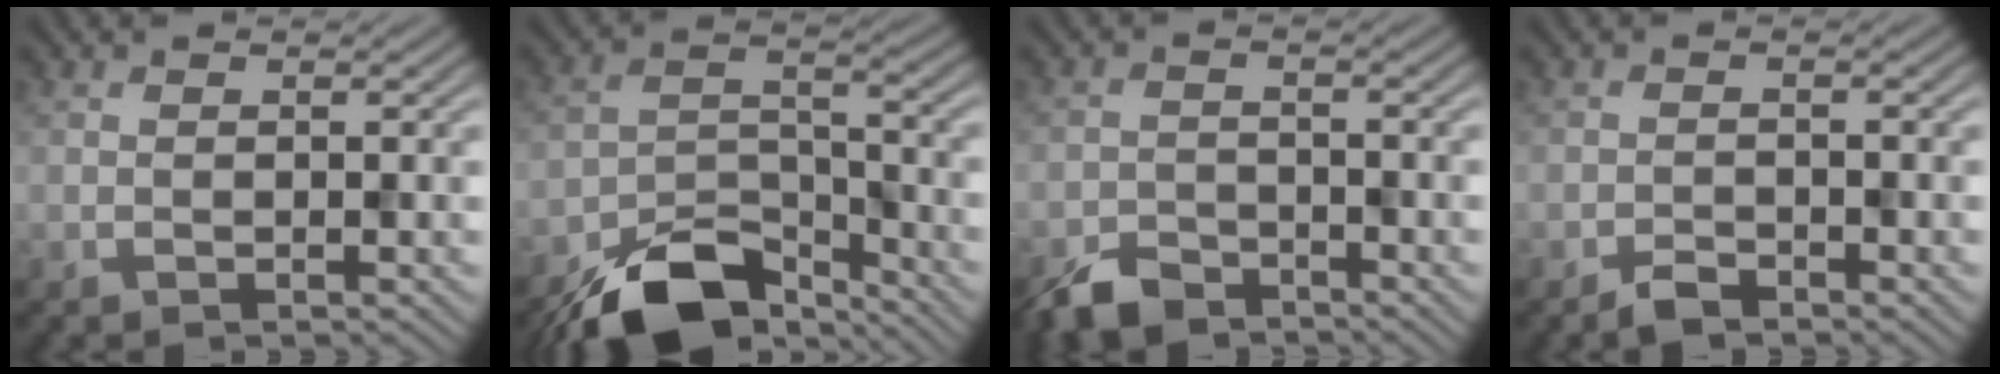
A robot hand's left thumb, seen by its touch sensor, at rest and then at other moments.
{"total": 11.3, "force": [-8.7, 4.5, 5.5], "torque": [-0.097, -0.007, -0.161]}
{"total": 4.5, "force": [-3.8, 1.9, 1.6], "torque": [-0.028, -0.005, -0.078]}
{"total": 1.8, "force": [-1.6, 0.6, 0.8], "torque": [-0.013, 0.001, -0.032]}